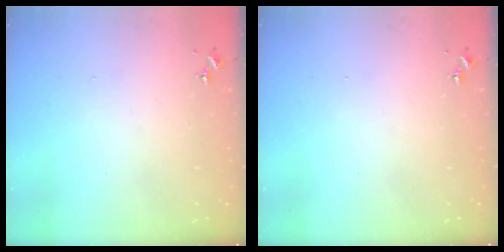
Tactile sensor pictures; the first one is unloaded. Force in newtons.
{"total": 0.0}